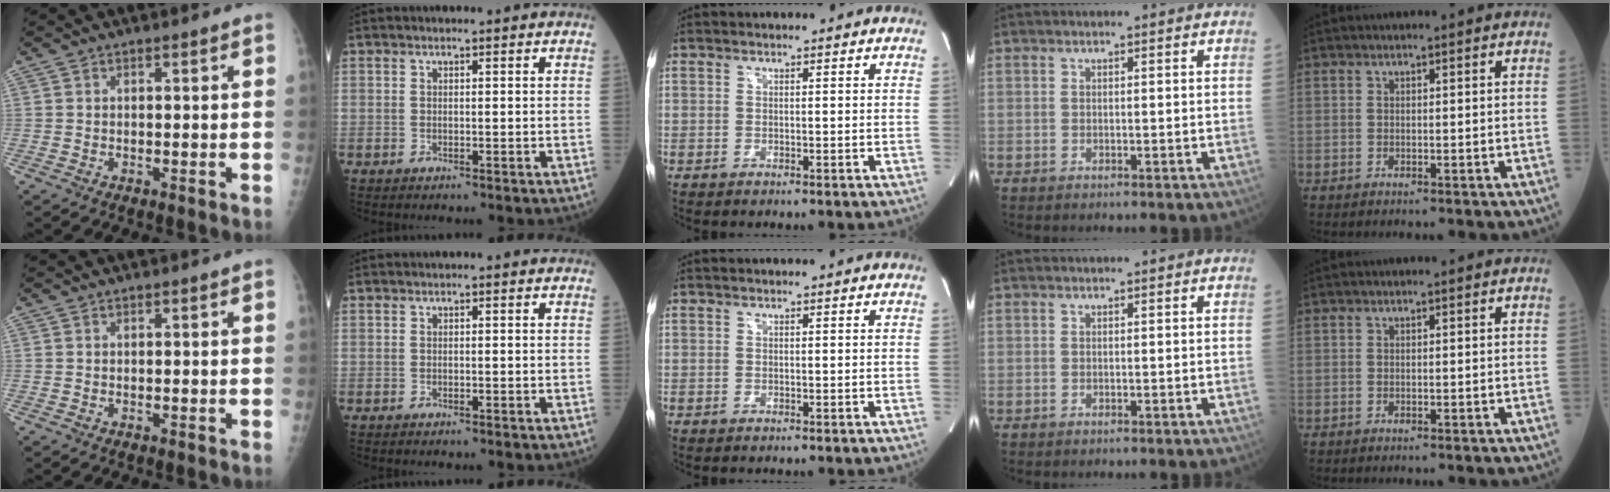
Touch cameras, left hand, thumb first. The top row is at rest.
{}